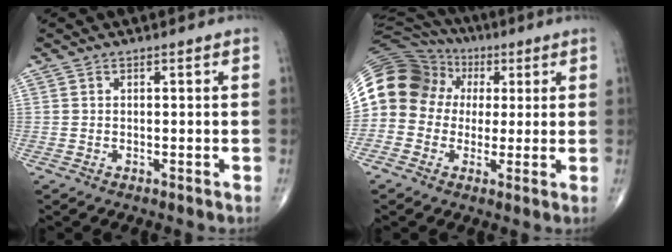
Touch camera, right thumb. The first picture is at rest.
{"total": 18.9, "force": [2.3, 16.6, 8.7], "torque": [-0.184, 0.060, 0.041]}